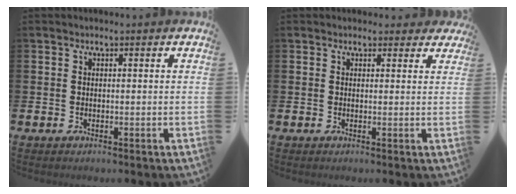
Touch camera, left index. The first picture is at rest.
{"total": 1.4, "force": [1.0, 1.0, 0.1], "torque": [0.006, 0.006, 0.015]}